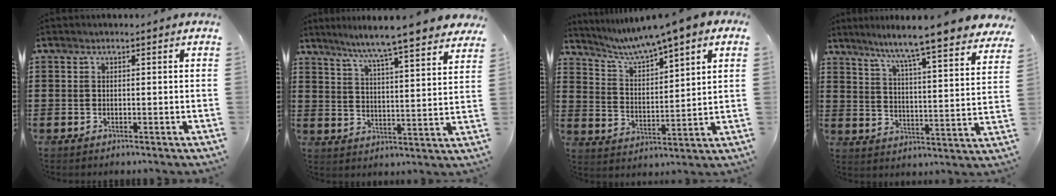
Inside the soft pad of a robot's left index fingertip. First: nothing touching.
{"total": 6.7, "force": [6.0, -1.1, 2.7], "torque": [-0.077, -0.046, 0.098]}
{"total": 5.5, "force": [4.8, -0.4, 2.6], "torque": [-0.072, -0.031, 0.075]}
{"total": 7.3, "force": [6.5, -1.0, 3.1], "torque": [-0.080, -0.057, 0.102]}